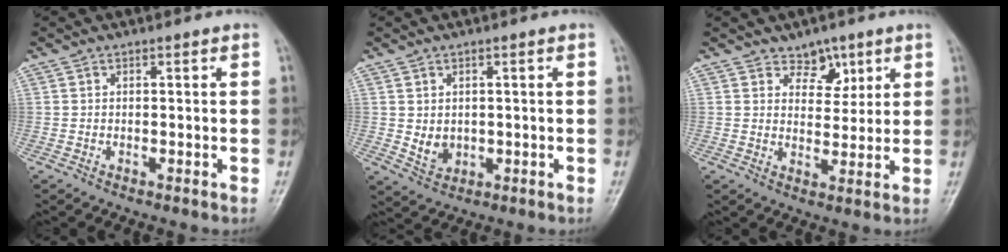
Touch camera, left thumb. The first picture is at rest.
{"total": 3.6, "force": [0.3, 2.9, 2.1], "torque": [-0.024, -0.008, 0.017]}
{"total": 4.9, "force": [3.2, 3.3, 1.6], "torque": [0.009, -0.020, 0.051]}